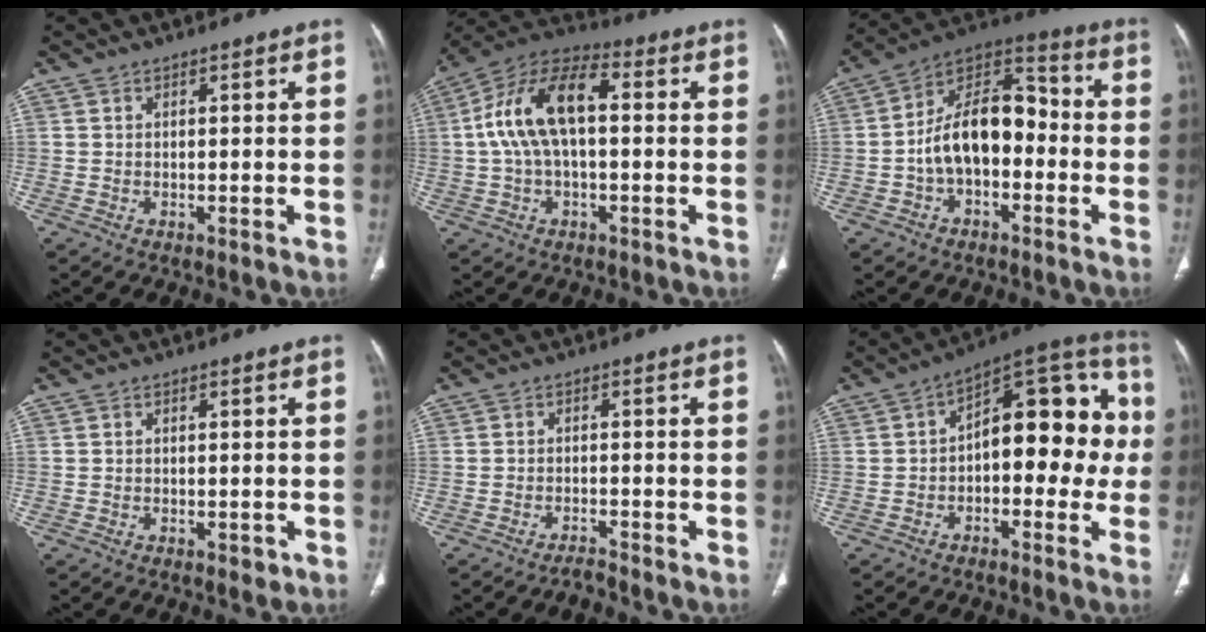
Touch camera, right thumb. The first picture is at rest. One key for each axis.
{"total": 14.5, "fx": 1.3, "fy": 7.4, "fz": 12.4, "tx": -0.240, "ty": 0.043, "tz": 0.014}
{"total": 15.2, "fx": -2.4, "fy": 9.3, "fz": 11.8, "tx": -0.178, "ty": 0.051, "tz": -0.049}
{"total": 1.5, "fx": -0.6, "fy": 0.9, "fz": 1.0, "tx": -0.009, "ty": 0.000, "tz": -0.006}
{"total": 1.7, "fx": -1.7, "fy": -0.1, "fz": 0.1, "tx": -0.007, "ty": 0.006, "tz": -0.030}
{"total": 17.7, "fx": -0.4, "fy": 9.6, "fz": 14.9, "tx": -0.149, "ty": 0.053, "tz": -0.019}